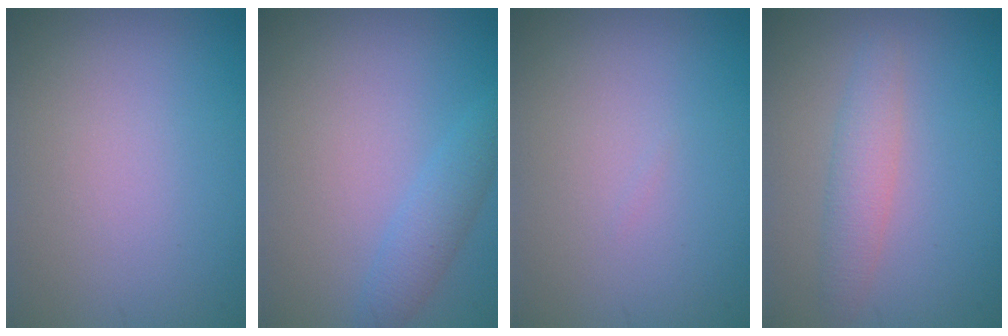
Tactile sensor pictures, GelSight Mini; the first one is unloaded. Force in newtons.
{"total": 2.2, "press": 2.2, "slide": 0.0}
{"total": 0.0}
{"total": 2.5, "press": 2.5, "slide": 0.1}